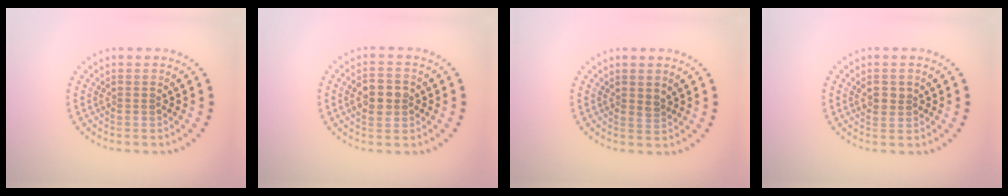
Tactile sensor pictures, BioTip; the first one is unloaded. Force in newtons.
{"total": 3.0, "press": 3.0, "slide": 0.1}
{"total": 0.9, "press": 0.8, "slide": 0.4}
{"total": 1.2, "press": 1.2, "slide": 0.2}